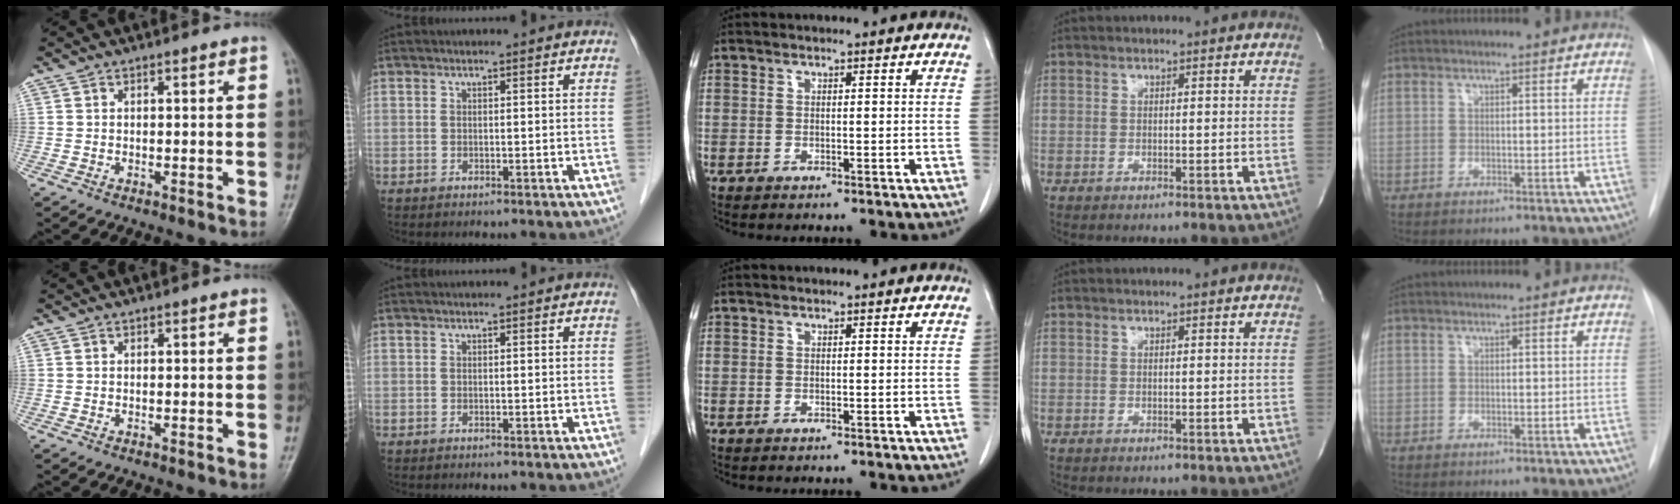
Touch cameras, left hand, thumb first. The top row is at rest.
{}